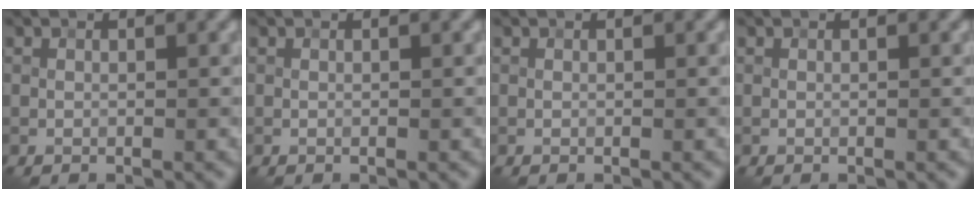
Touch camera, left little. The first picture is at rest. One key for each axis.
{"total": 0.0}
{"total": 0.0}
{"total": 0.0}